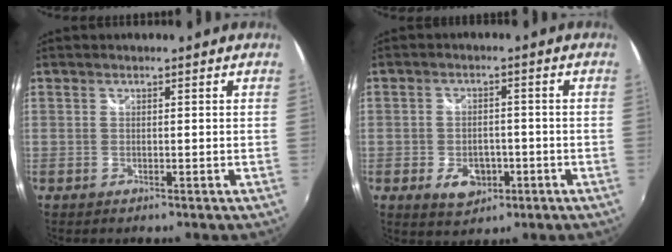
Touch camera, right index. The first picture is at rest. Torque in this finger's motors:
{"motor_torque": [0.50, 0.08, 0.27, 0.05]}